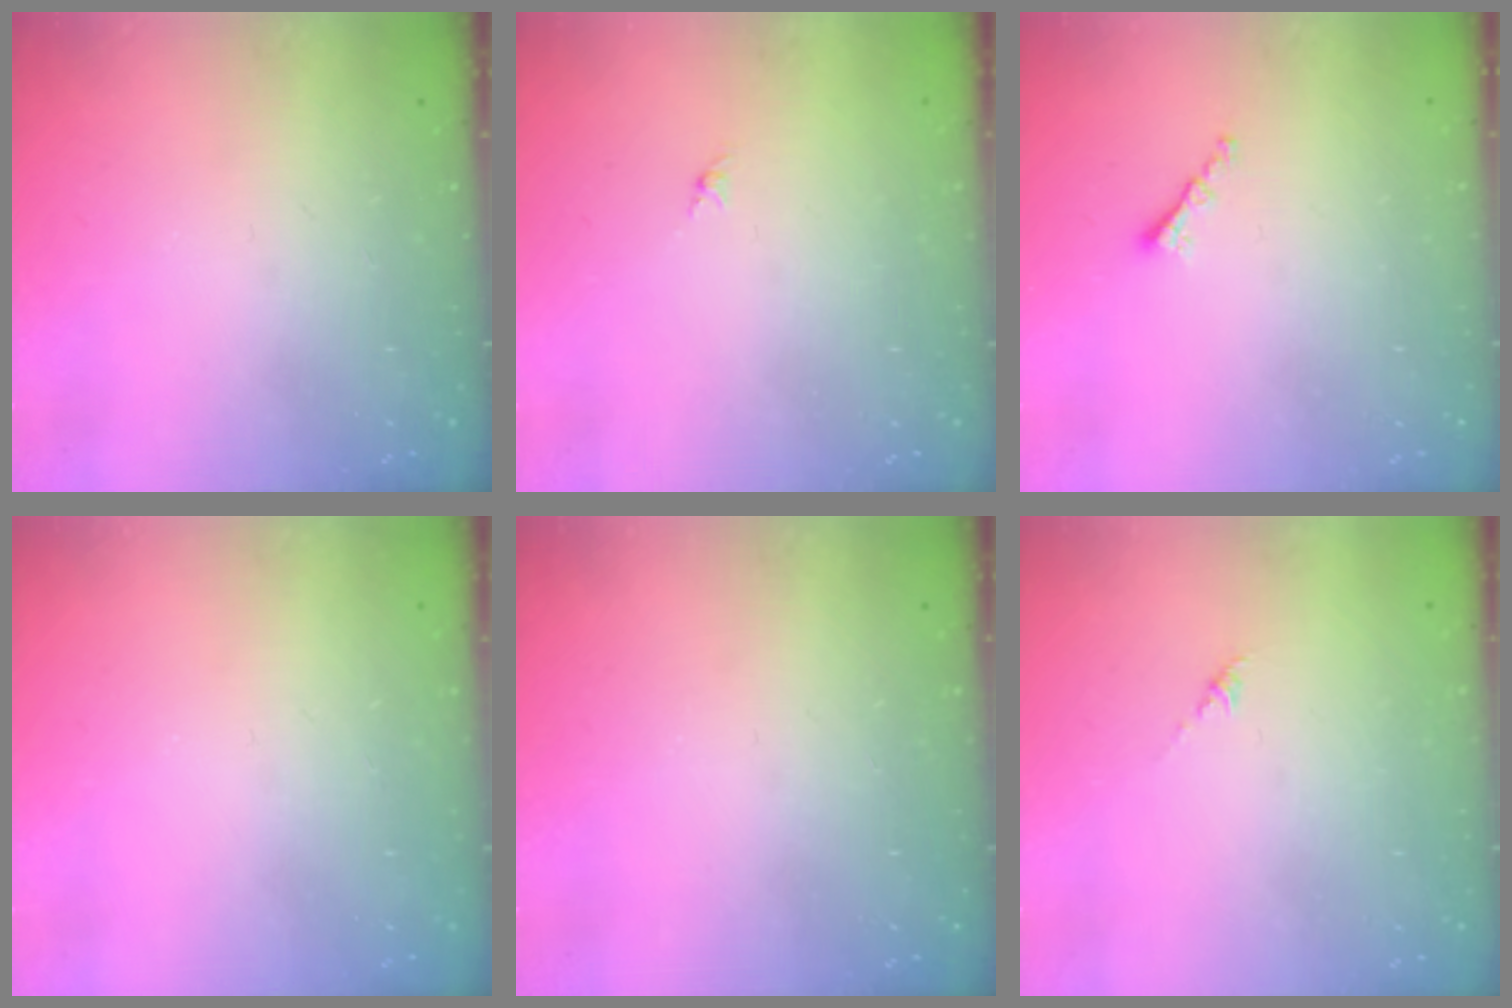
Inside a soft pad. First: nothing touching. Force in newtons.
{"total": 0.0}
{"total": 1.3, "press": 1.2, "slide": 0.5}
{"total": 0.0}
{"total": 0.0}
{"total": 0.0}